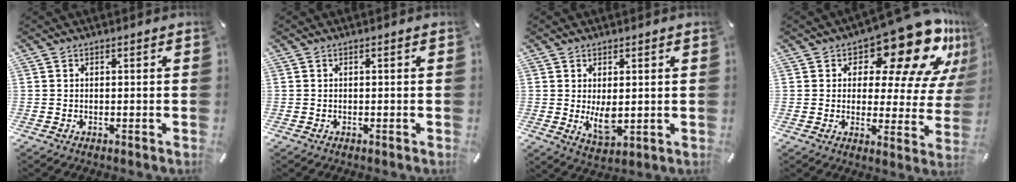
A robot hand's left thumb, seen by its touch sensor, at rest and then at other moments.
{"total": 0.0}
{"total": 6.5, "force": [0.5, 3.6, 5.4], "torque": [-0.106, -0.012, 0.006]}
{"total": 18.9, "force": [12.6, 8.0, 11.5], "torque": [-0.154, -0.096, 0.209]}